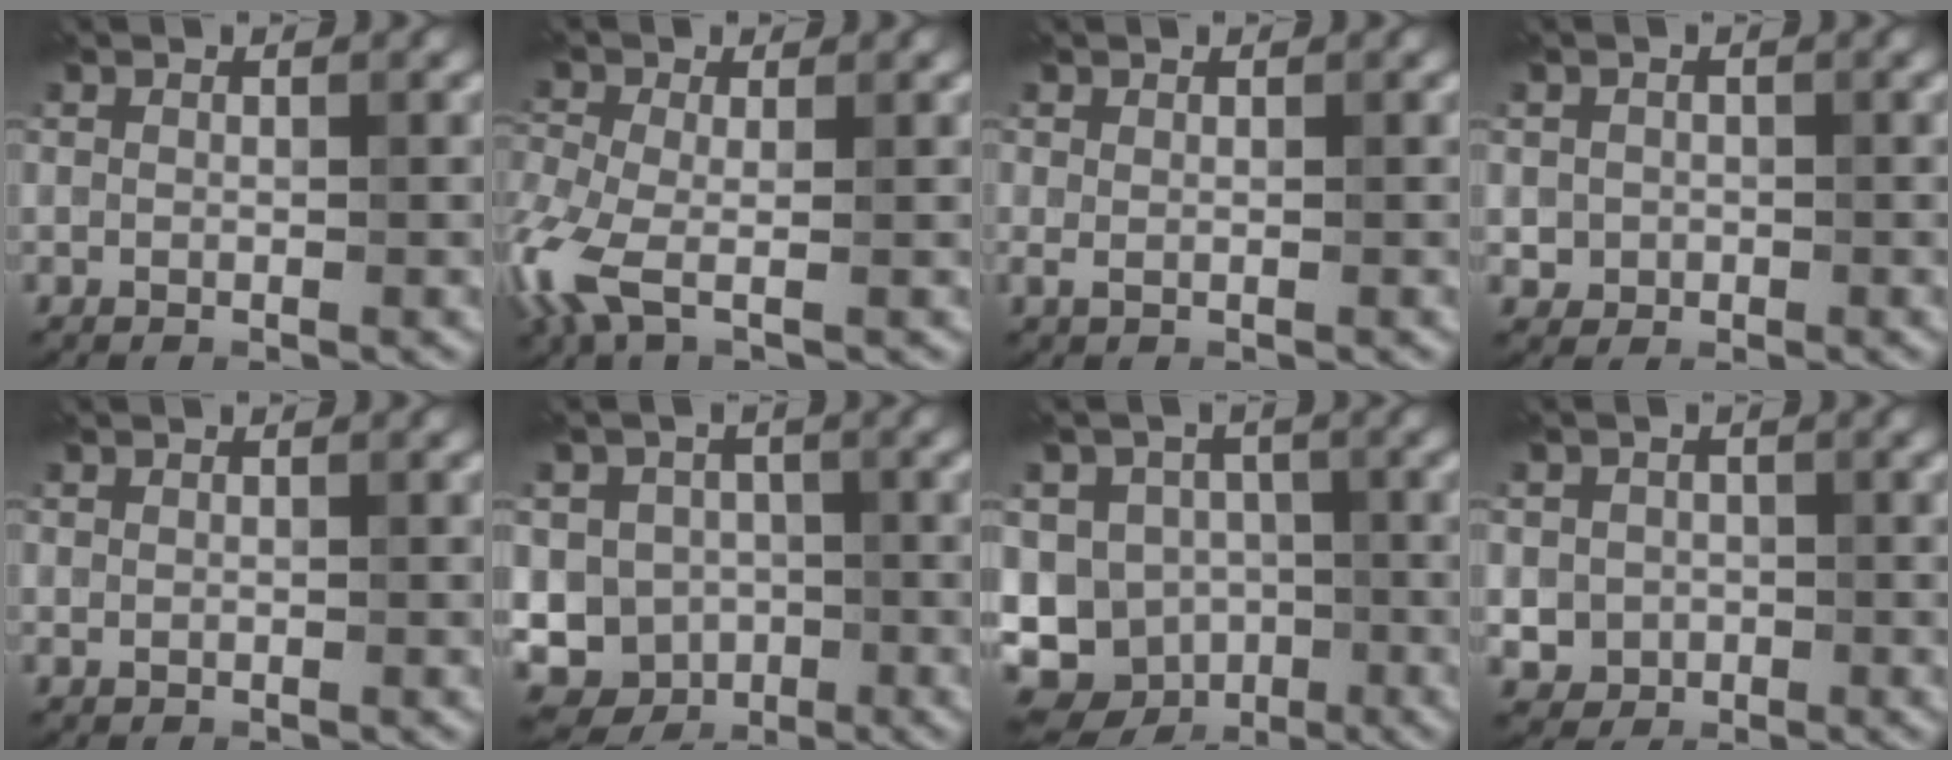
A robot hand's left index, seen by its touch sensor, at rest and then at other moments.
{"total": 5.1, "force": [-2.0, 2.3, 4.1], "torque": [-0.112, -0.009, -0.052]}
{"total": 0.8, "force": [0.1, 0.4, 0.7], "torque": [-0.017, 0.000, 0.002]}
{"total": 1.3, "force": [-0.1, 1.3, 0.1], "torque": [0.009, -0.004, -0.001]}
{"total": 0.0}
{"total": 8.1, "force": [-1.7, 7.6, 2.1], "torque": [-0.020, 0.010, -0.059]}
{"total": 10.9, "force": [-4.1, 9.5, 3.4], "torque": [-0.055, -0.005, -0.089]}
{"total": 2.4, "force": [-0.3, 2.3, 0.6], "torque": [0.002, -0.004, -0.004]}